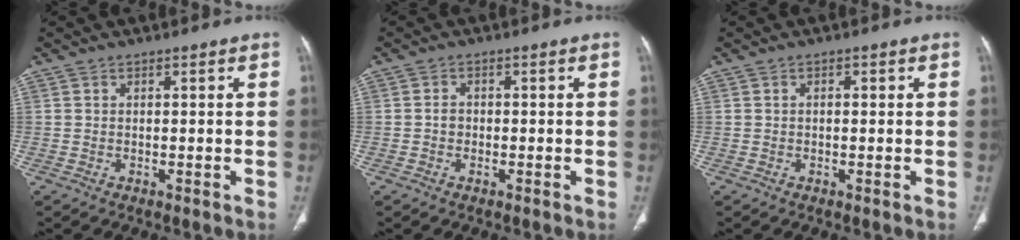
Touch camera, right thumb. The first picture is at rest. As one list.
[{"total": 1.5, "force": [-0.2, 1.3, 0.7], "torque": [-0.001, 0.008, -0.005]}, {"total": 0.7, "force": [0.0, 0.4, 0.5], "torque": [-0.009, 0.001, 0.000]}]